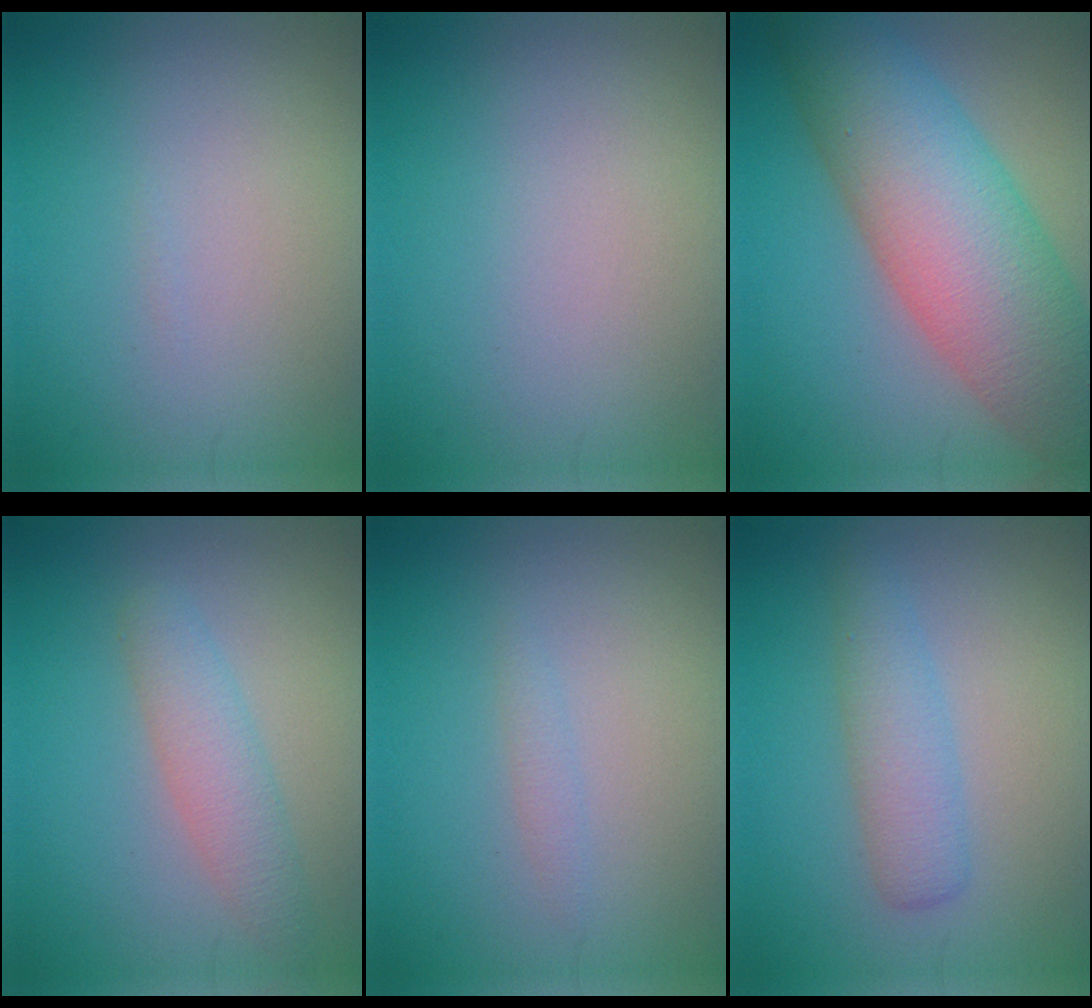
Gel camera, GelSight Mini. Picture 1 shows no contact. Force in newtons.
{"total": 0.0}
{"total": 11.2, "press": 11.2, "slide": 0.4}
{"total": 2.9, "press": 2.9, "slide": 0.1}
{"total": 0.8, "press": 0.8, "slide": 0.0}
{"total": 2.9, "press": 2.9, "slide": 0.1}